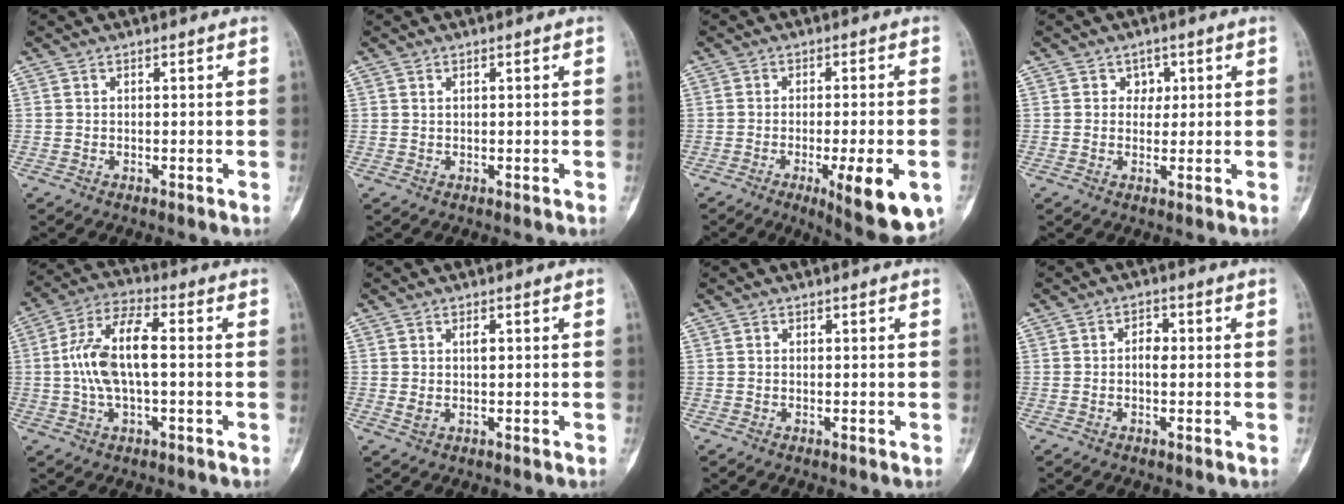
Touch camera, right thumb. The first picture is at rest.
{"total": 0.5, "force": [0.3, 0.3, 0.3], "torque": [-0.006, 0.002, 0.007]}
{"total": 12.4, "force": [-4.6, 2.9, 11.2], "torque": [-0.143, -0.007, -0.056]}
{"total": 2.6, "force": [0.9, 2.3, 0.9], "torque": [0.012, -0.002, 0.008]}
{"total": 12.2, "force": [0.0, 5.0, 11.1], "torque": [-0.228, 0.031, -0.003]}
{"total": 2.5, "force": [0.5, 1.2, 2.1], "torque": [-0.034, 0.001, 0.011]}
{"total": 0.0}
{"total": 2.8, "force": [0.0, 1.6, 2.2], "torque": [-0.028, 0.006, -0.006]}